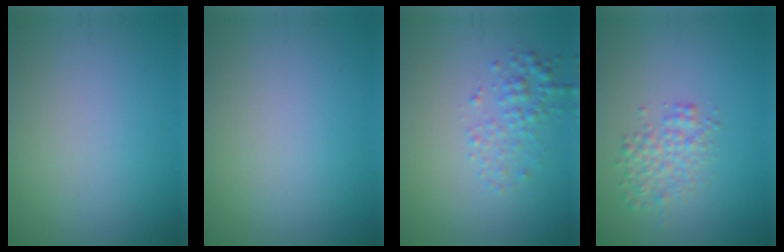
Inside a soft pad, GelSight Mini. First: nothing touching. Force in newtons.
{"total": 0.0}
{"total": 2.3, "press": 2.3, "slide": 0.1}
{"total": 2.6, "press": 2.6, "slide": 0.1}